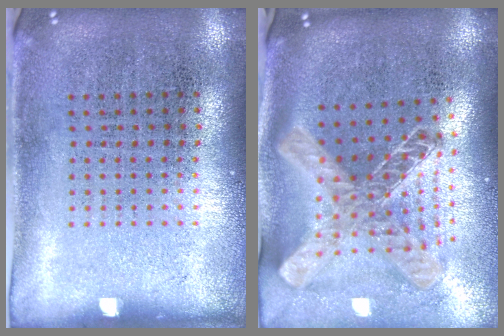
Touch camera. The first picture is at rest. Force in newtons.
{"total": 2.2, "press": 1.7, "slide": 1.4}